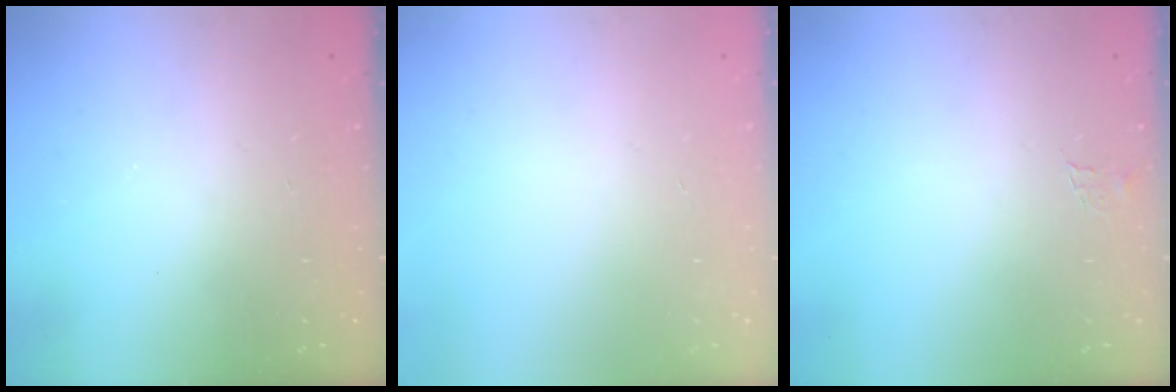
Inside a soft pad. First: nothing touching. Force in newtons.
{"total": 0.0}
{"total": 3.3, "press": 3.3, "slide": 0.3}